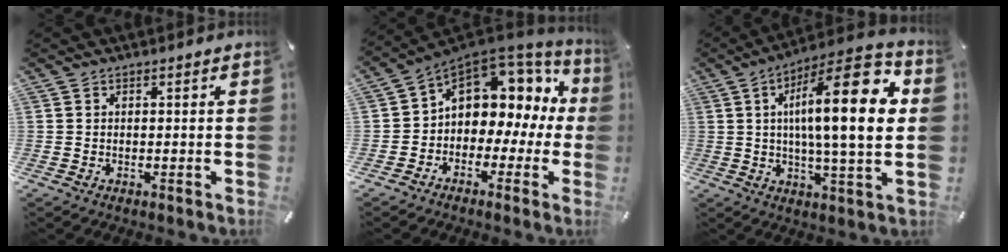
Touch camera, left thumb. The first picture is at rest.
{"total": 9.0, "force": [3.2, 7.2, 4.5], "torque": [-0.074, -0.029, 0.057]}
{"total": 21.7, "force": [4.4, 5.0, 20.6], "torque": [-0.339, -0.017, 0.054]}